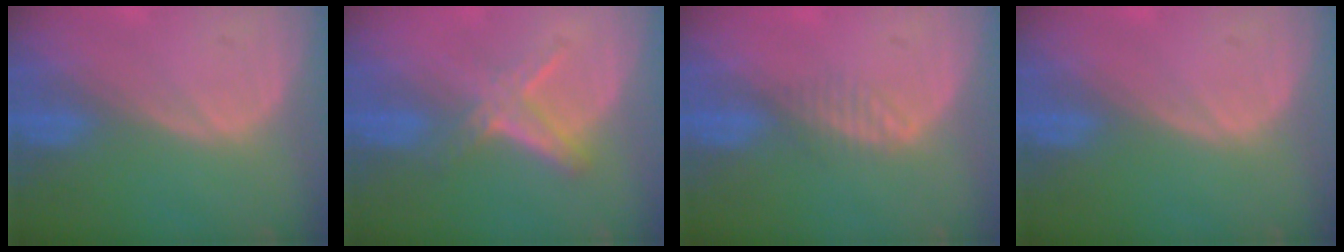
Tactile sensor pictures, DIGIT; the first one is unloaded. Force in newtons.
{"total": 5.2, "press": 5.2, "slide": 0.7}
{"total": 2.0, "press": 1.8, "slide": 0.8}
{"total": 0.0}